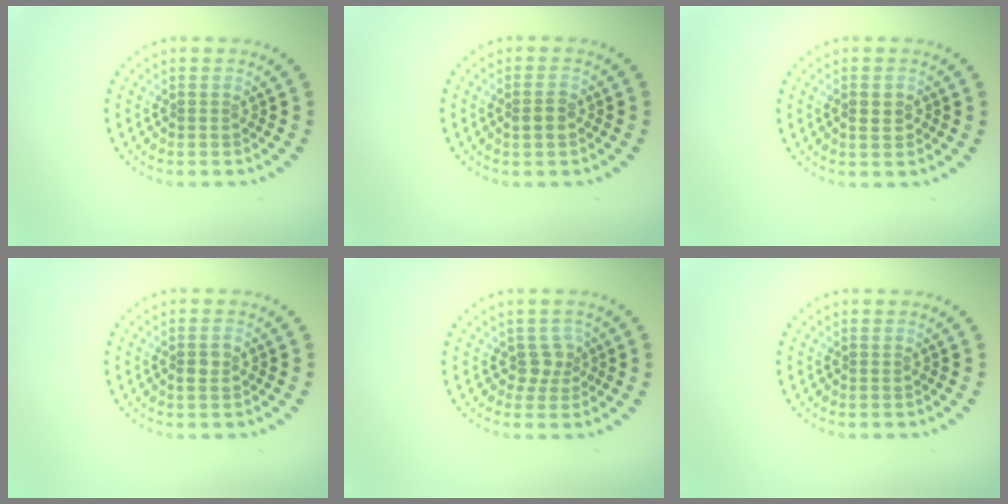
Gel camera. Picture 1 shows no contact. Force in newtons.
{"total": 1.6, "press": 1.6, "slide": 0.1}
{"total": 1.4, "press": 1.4, "slide": 0.3}
{"total": 1.3, "press": 1.3, "slide": 0.3}
{"total": 1.9, "press": 1.4, "slide": 1.2}
{"total": 0.0}